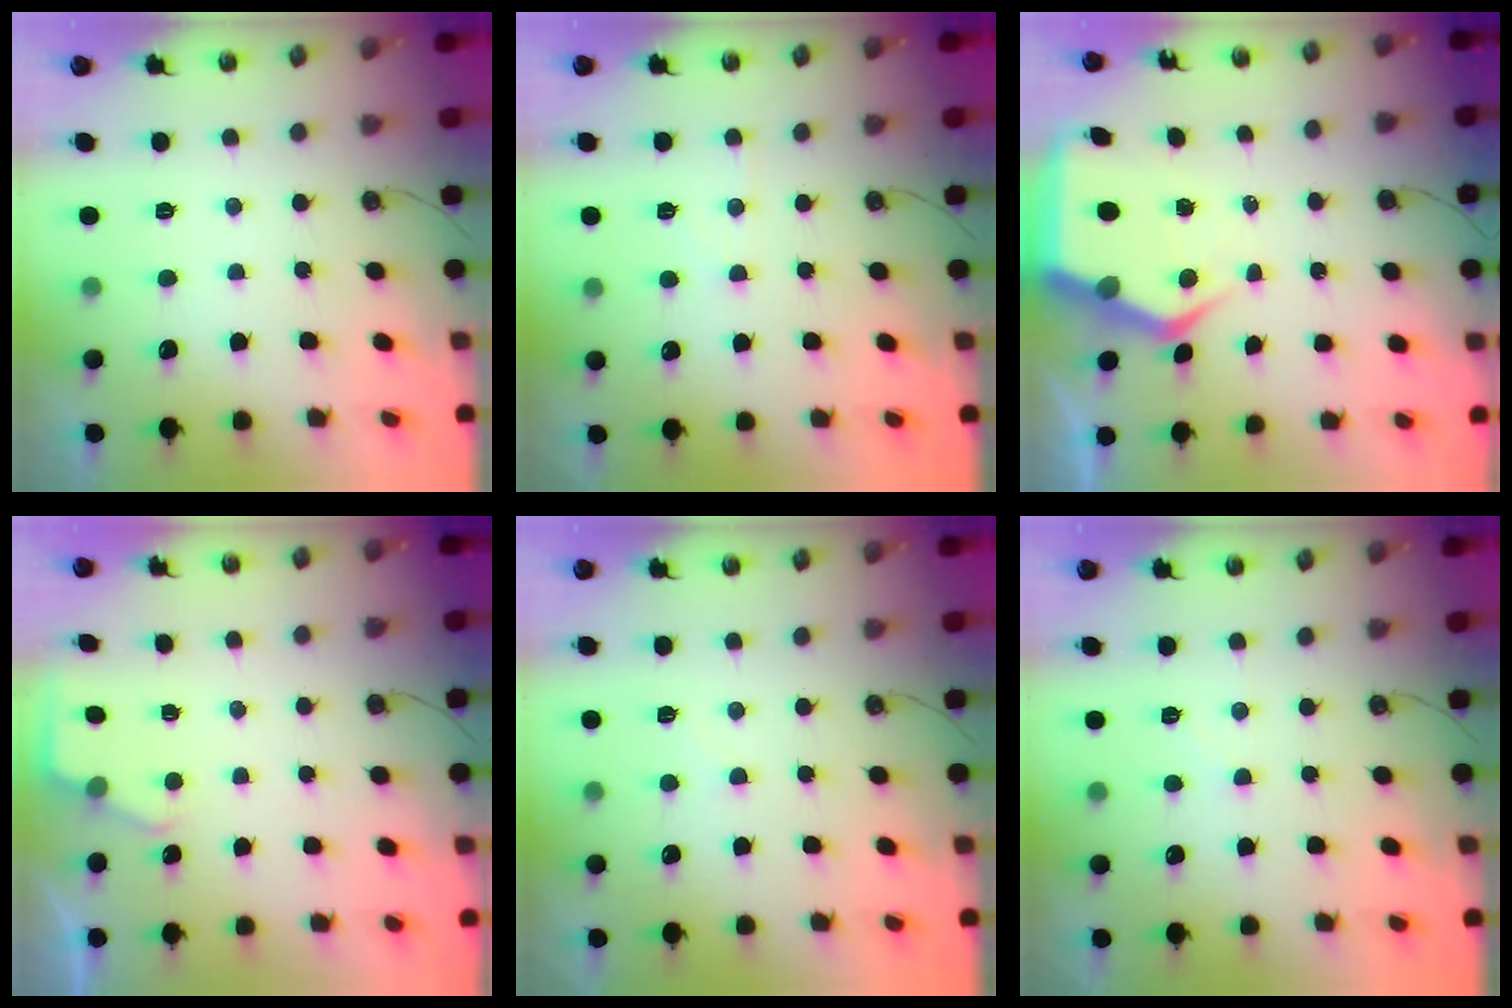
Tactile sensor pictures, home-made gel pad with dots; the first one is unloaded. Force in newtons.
{"total": 4.2, "press": 4.1, "slide": 0.6}
{"total": 8.6, "press": 8.5, "slide": 1.3}
{"total": 2.7, "press": 2.7, "slide": 0.4}
{"total": 2.9, "press": 2.9, "slide": 0.4}
{"total": 5.2, "press": 5.1, "slide": 1.0}